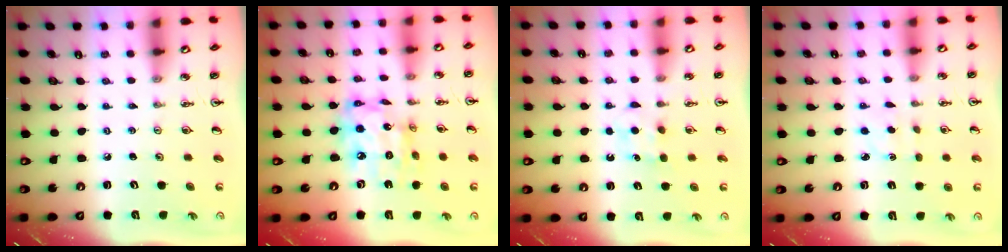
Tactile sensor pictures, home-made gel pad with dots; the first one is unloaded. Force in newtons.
{"total": 14.0, "press": 13.9, "slide": 1.6}
{"total": 5.2, "press": 5.1, "slide": 0.7}
{"total": 1.7, "press": 1.6, "slide": 0.6}